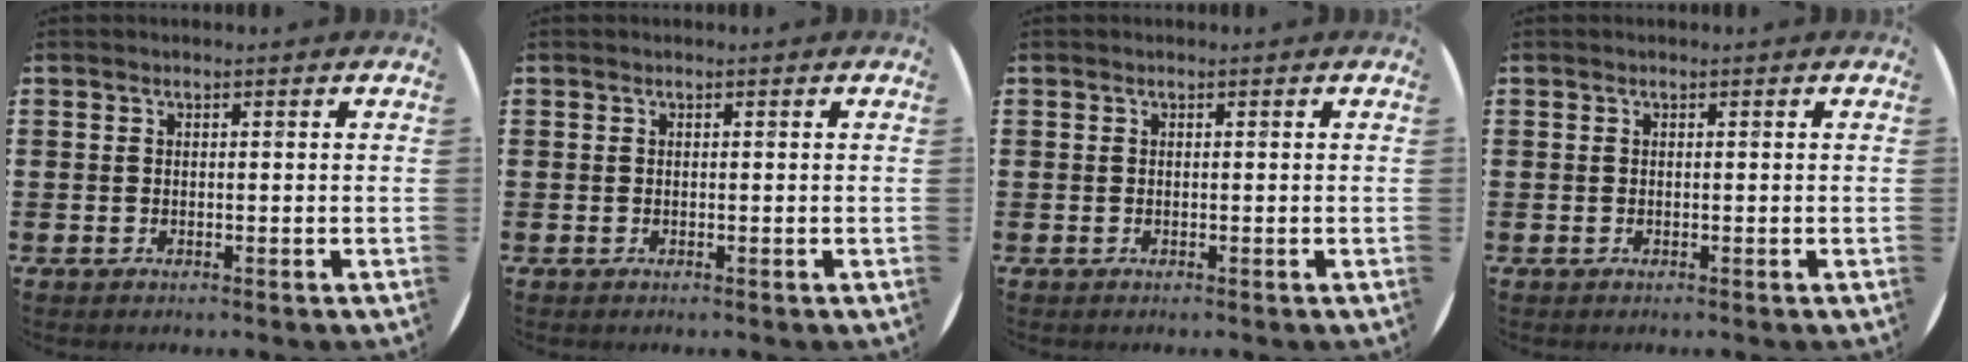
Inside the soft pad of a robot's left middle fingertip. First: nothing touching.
{"total": 0.0}
{"total": 0.0}
{"total": 0.0}